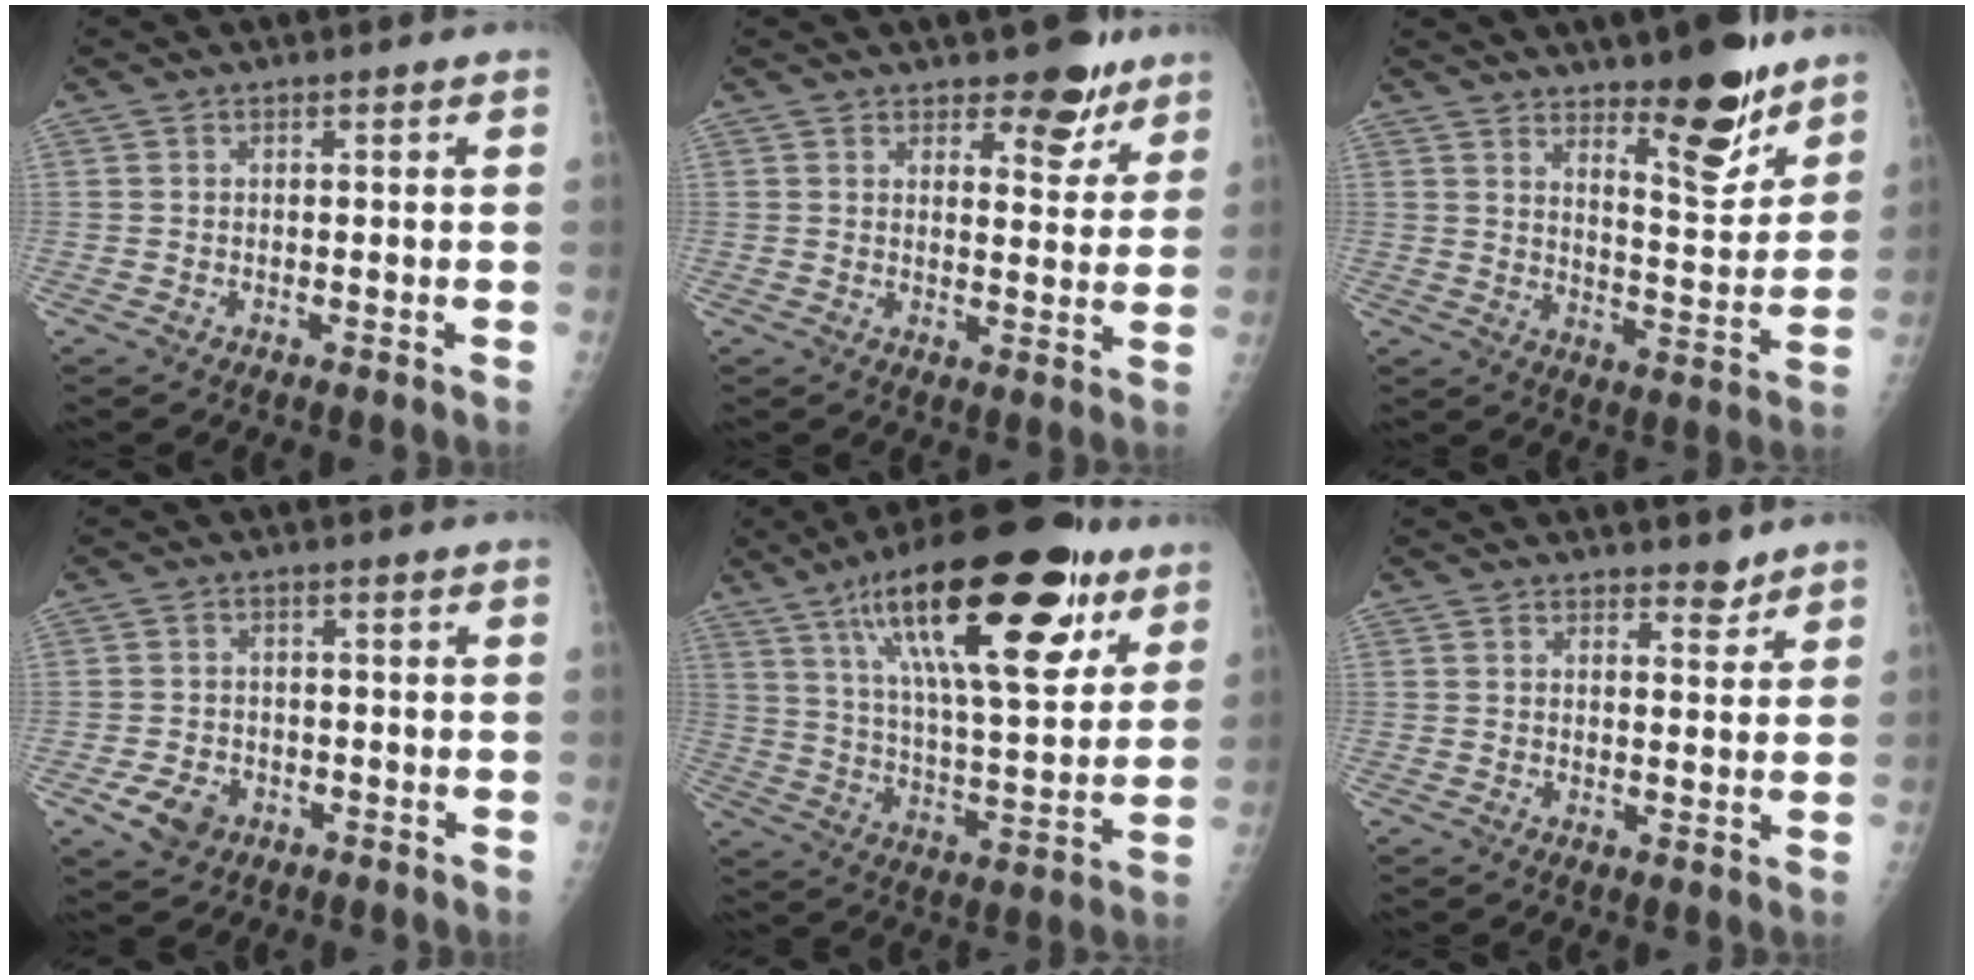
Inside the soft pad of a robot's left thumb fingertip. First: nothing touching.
{"total": 7.2, "force": [5.1, 3.5, 3.7], "torque": [-0.013, -0.031, 0.070]}
{"total": 13.5, "force": [9.3, 4.0, 9.0], "torque": [-0.096, -0.074, 0.146]}
{"total": 5.3, "force": [-2.5, 4.0, 2.5], "torque": [-0.038, 0.012, -0.037]}
{"total": 28.0, "force": [14.7, 9.2, 22.0], "torque": [-0.329, -0.032, 0.240]}
{"total": 2.8, "force": [2.3, 1.1, 1.1], "torque": [-0.001, -0.017, 0.032]}